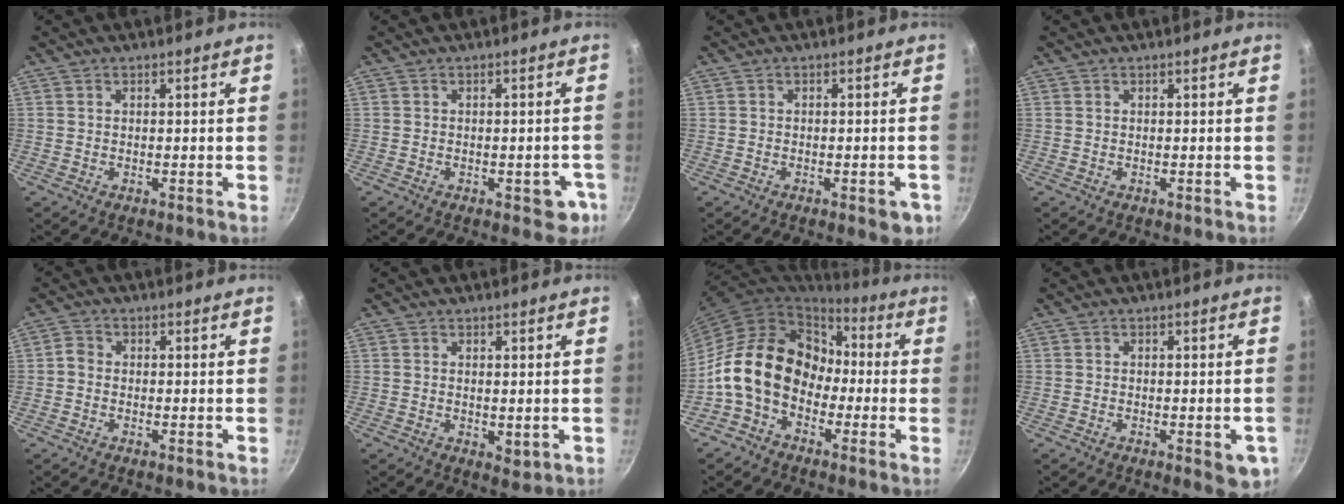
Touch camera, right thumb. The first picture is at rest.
{"total": 5.0, "force": [-2.0, 2.7, 3.7], "torque": [-0.015, 0.017, -0.020]}
{"total": 3.8, "force": [-1.7, 1.7, 3.0], "torque": [-0.029, 0.006, -0.019]}
{"total": 0.0}
{"total": 1.8, "force": [-0.7, 1.4, 0.8], "torque": [-0.019, 0.009, -0.022]}
{"total": 2.1, "force": [0.3, 1.2, 1.6], "torque": [-0.024, -0.007, 0.006]}
{"total": 16.2, "force": [-2.1, 12.4, 10.3], "torque": [-0.140, 0.052, -0.052]}
{"total": 5.2, "force": [-1.8, 2.2, 4.3], "torque": [-0.038, 0.000, -0.023]}